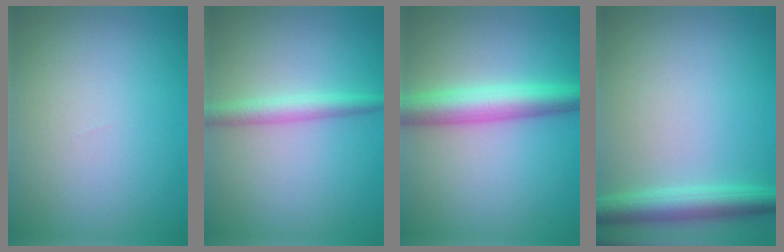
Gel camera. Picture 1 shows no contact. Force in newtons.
{"total": 2.3, "press": 2.3, "slide": 0.1}
{"total": 5.0, "press": 5.0, "slide": 0.0}
{"total": 3.8, "press": 3.8, "slide": 0.2}